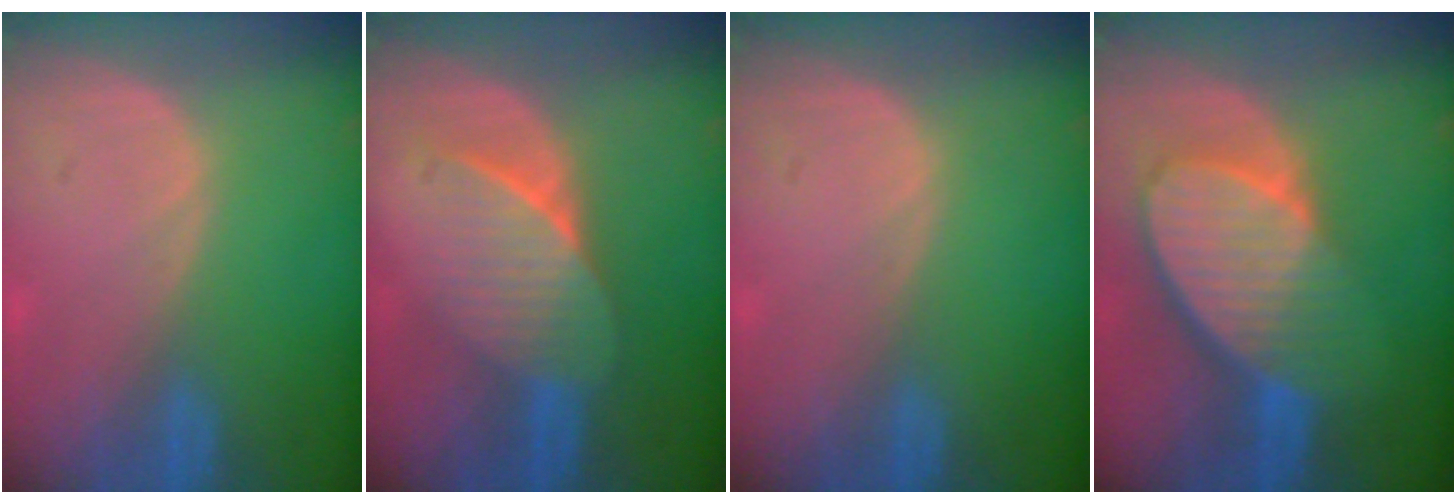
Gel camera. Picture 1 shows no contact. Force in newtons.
{"total": 7.4, "press": 6.7, "slide": 3.2}
{"total": 0.0}
{"total": 10.0, "press": 8.7, "slide": 4.8}